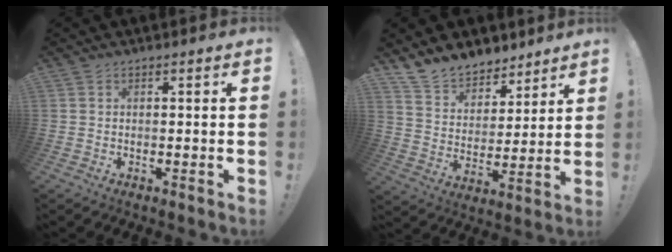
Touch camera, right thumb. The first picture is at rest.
{"total": 11.6, "force": [10.1, 5.3, 1.8], "torque": [-0.054, -0.081, 0.198]}